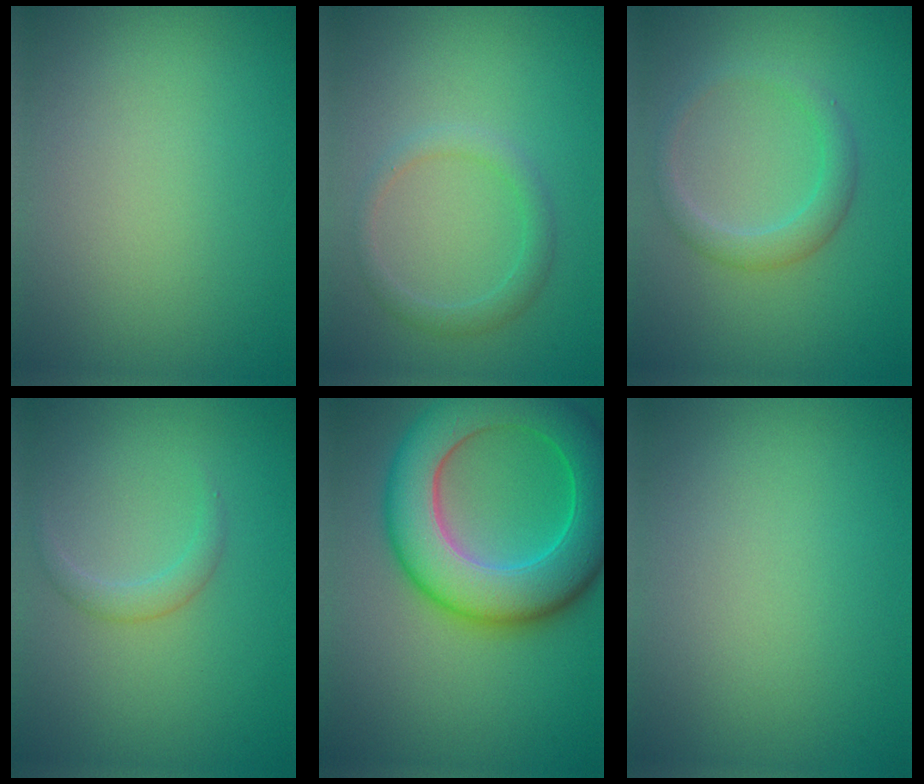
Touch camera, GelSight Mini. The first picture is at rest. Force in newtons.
{"total": 1.9, "press": 1.9, "slide": 0.1}
{"total": 2.3, "press": 2.3, "slide": 0.3}
{"total": 1.4, "press": 1.4, "slide": 0.0}
{"total": 10.8, "press": 10.8, "slide": 0.2}
{"total": 0.0}